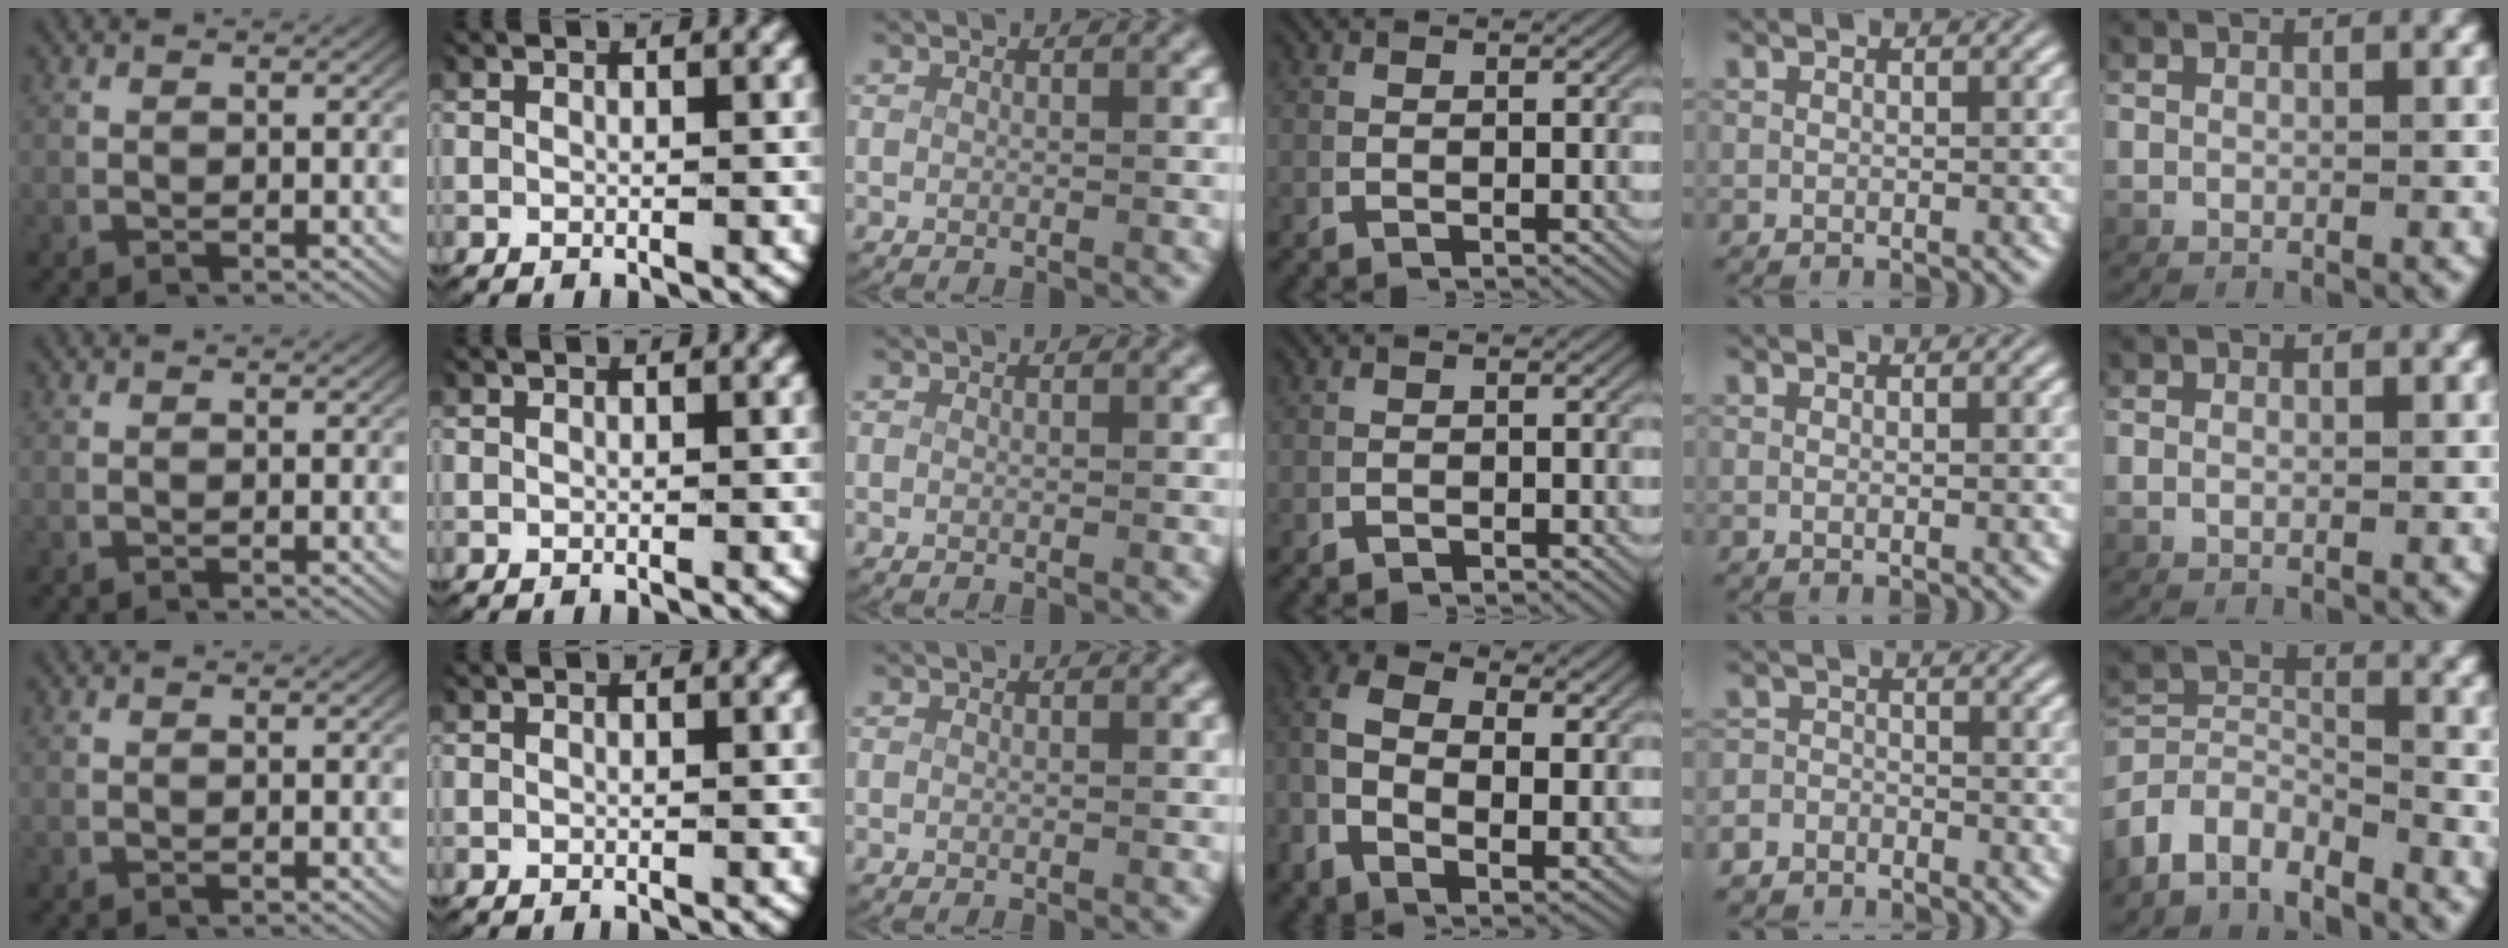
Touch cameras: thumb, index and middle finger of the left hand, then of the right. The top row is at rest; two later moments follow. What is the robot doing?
{"motion": "lift_and_place", "object": "coat"}